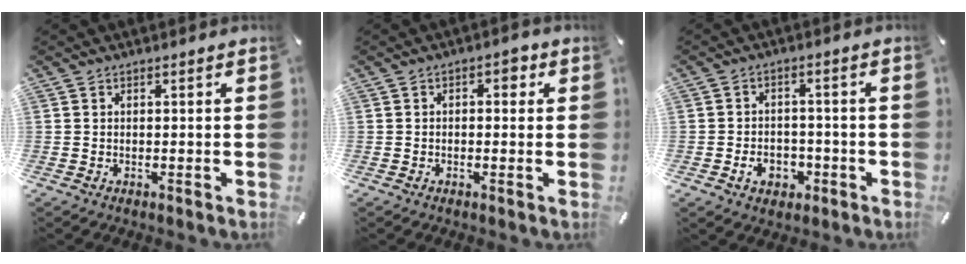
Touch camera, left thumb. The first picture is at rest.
{"total": 2.5, "force": [-0.3, 1.7, 1.8], "torque": [-0.022, 0.006, -0.012]}
{"total": 5.9, "force": [-2.1, 4.7, 2.9], "torque": [-0.048, 0.009, -0.037]}